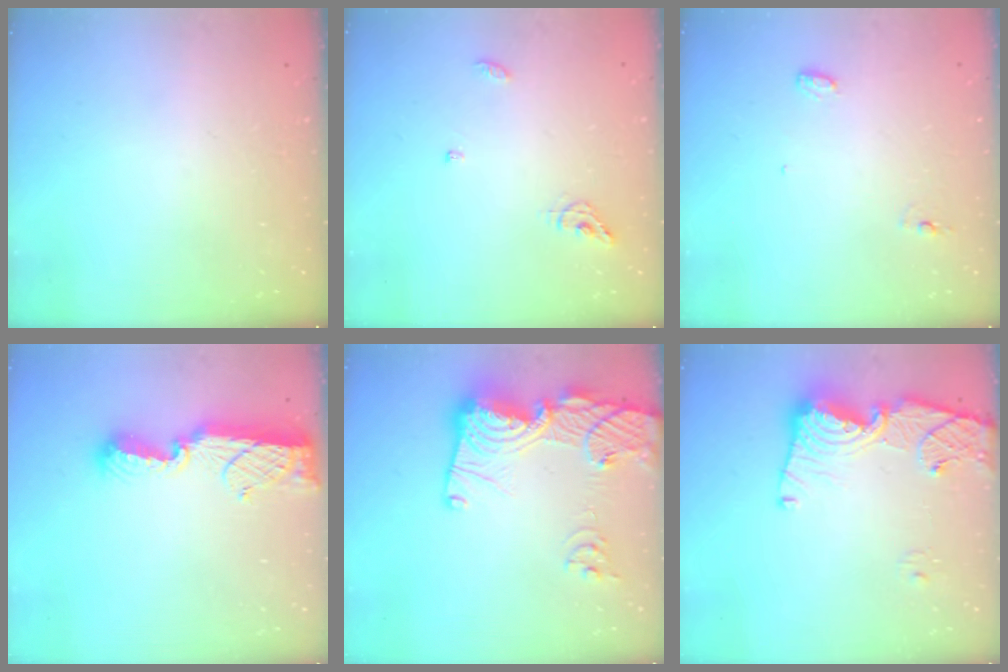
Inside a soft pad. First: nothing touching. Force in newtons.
{"total": 7.0, "press": 6.9, "slide": 0.8}
{"total": 5.6, "press": 5.5, "slide": 1.4}
{"total": 11.0, "press": 11.0, "slide": 0.6}
{"total": 19.9, "press": 19.7, "slide": 2.1}
{"total": 15.0, "press": 14.9, "slide": 2.0}